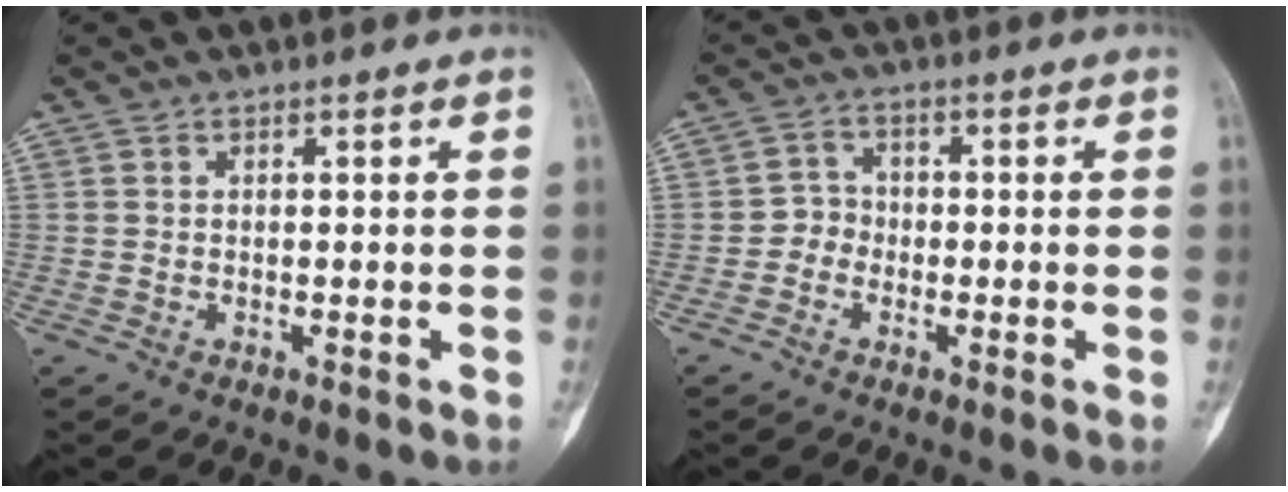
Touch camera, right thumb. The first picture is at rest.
{"total": 3.4, "force": [-1.2, 3.0, 0.9], "torque": [0.006, 0.013, -0.034]}